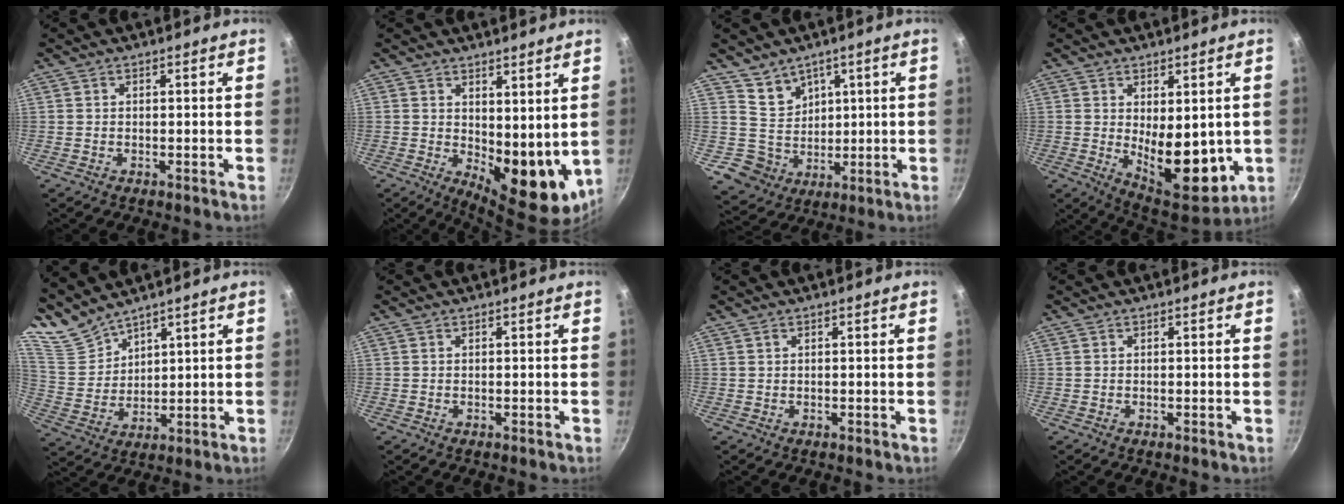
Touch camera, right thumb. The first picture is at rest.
{"total": 11.7, "force": [2.7, 5.9, 9.7], "torque": [-0.103, -0.042, 0.052]}
{"total": 8.1, "force": [3.8, 7.1, 0.7], "torque": [0.029, -0.024, 0.079]}
{"total": 13.6, "force": [-0.2, 7.0, 11.7], "torque": [-0.131, -0.036, 0.015]}
{"total": 7.2, "force": [6.6, 2.5, 1.4], "torque": [-0.022, -0.030, 0.153]}
{"total": 0.0}
{"total": 0.0}
{"total": 0.0}